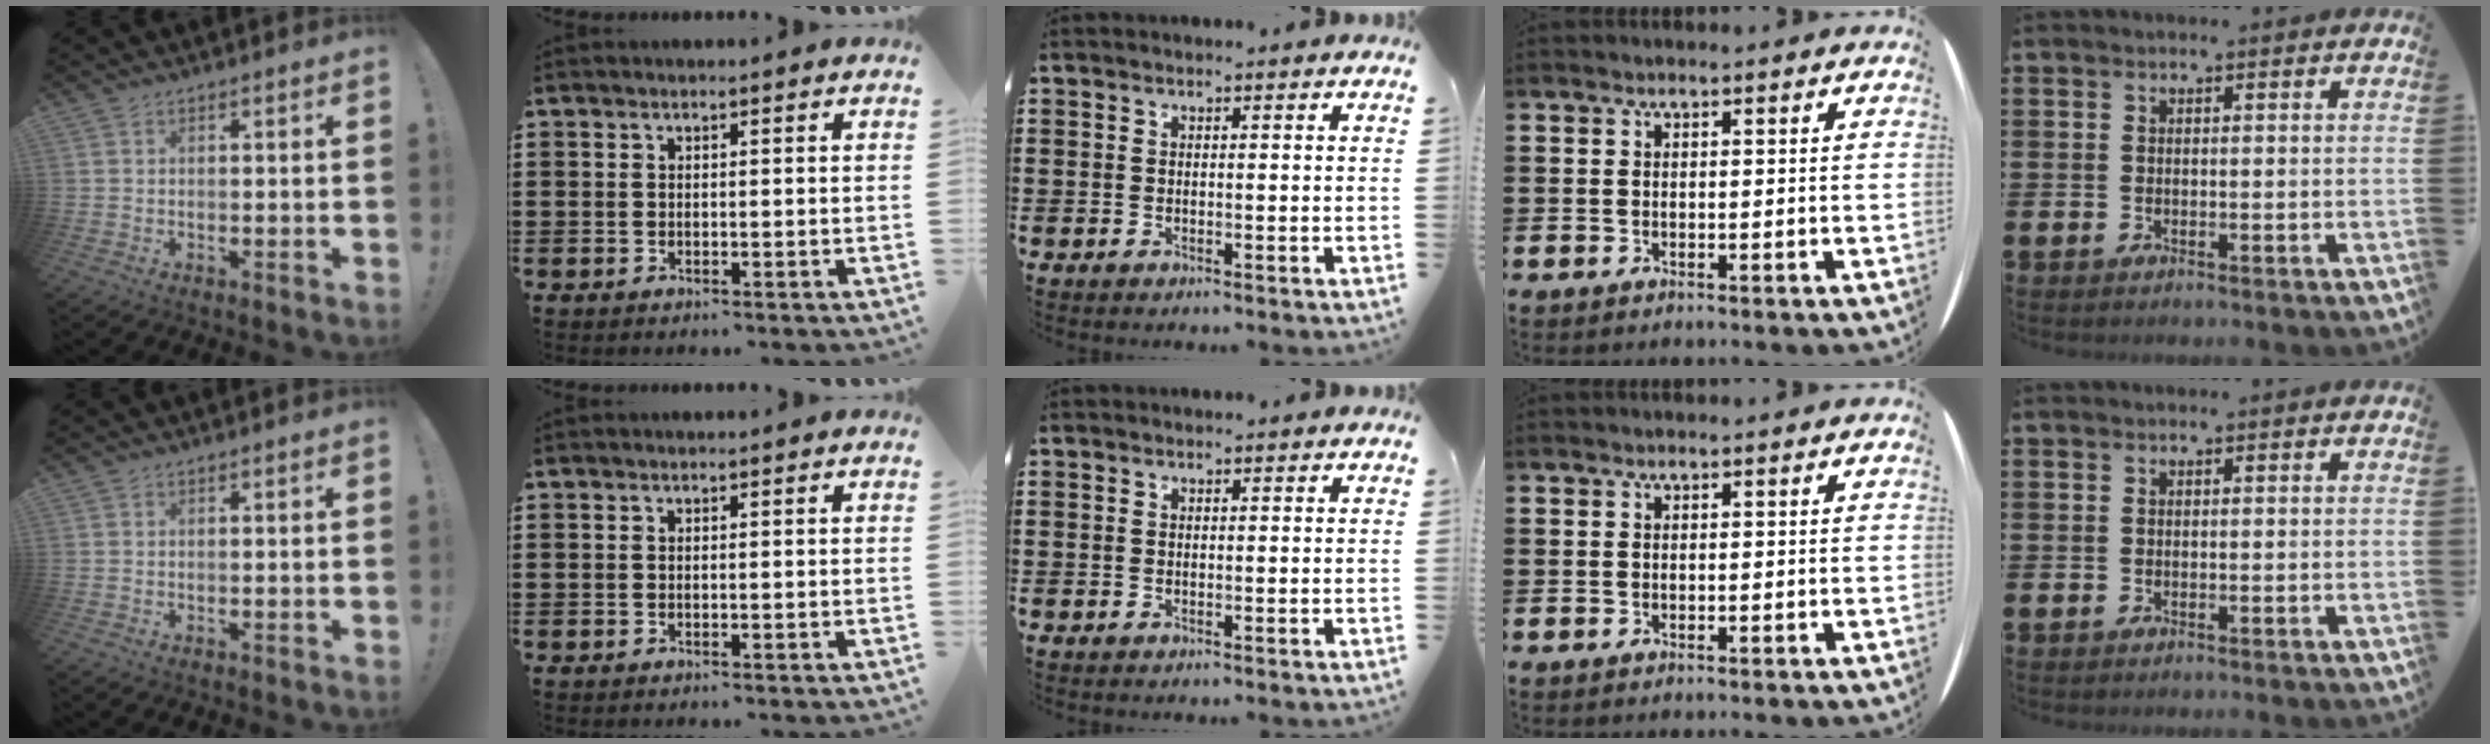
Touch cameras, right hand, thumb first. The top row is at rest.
{}